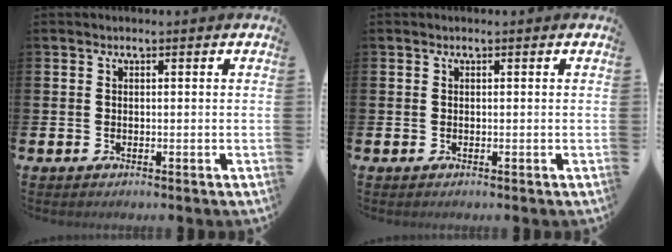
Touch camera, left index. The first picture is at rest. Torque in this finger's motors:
{"motor_torque": [0.22, 0.38, 0.05, 0.02]}